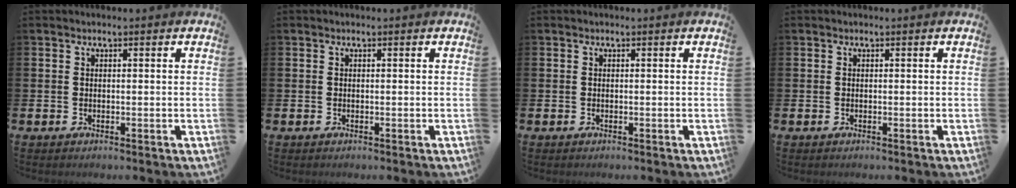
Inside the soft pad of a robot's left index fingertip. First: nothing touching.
{"total": 0.0}
{"total": 0.0}
{"total": 0.0}